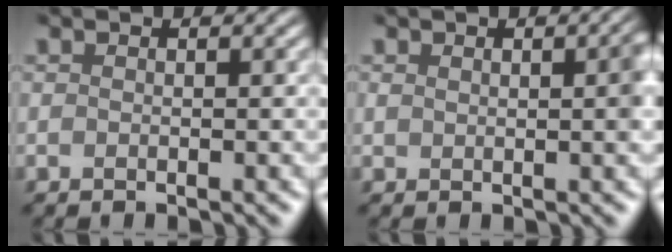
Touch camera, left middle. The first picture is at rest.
{"total": 1.1, "force": [0.6, 0.3, 0.9], "torque": [-0.003, 0.000, 0.005]}